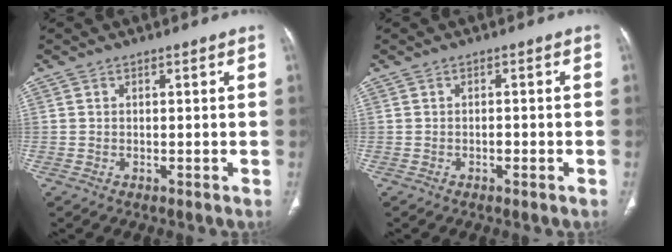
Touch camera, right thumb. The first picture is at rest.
{"total": 1.2, "force": [-0.5, 0.5, 0.9], "torque": [-0.014, 0.001, -0.008]}